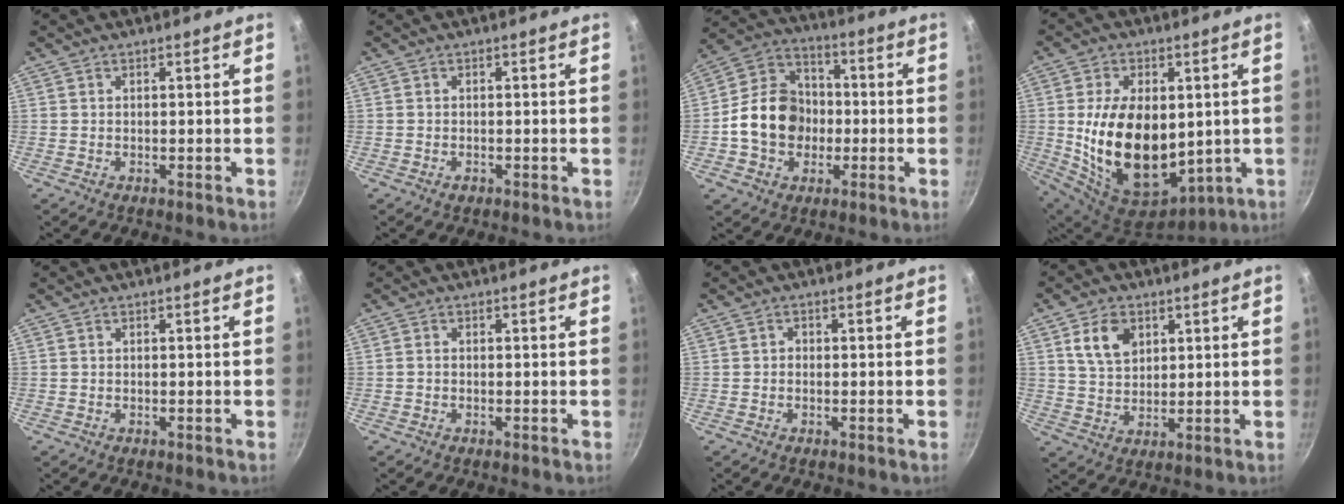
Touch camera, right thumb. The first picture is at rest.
{"total": 1.0, "force": [-0.6, 0.7, 0.5], "torque": [-0.007, 0.001, -0.009]}
{"total": 14.6, "force": [-1.9, 12.0, 8.0], "torque": [-0.112, 0.034, -0.044]}
{"total": 21.1, "force": [0.7, 13.5, 16.3], "torque": [-0.271, -0.026, 0.034]}
{"total": 0.0}
{"total": 0.7, "force": [-0.2, 0.6, 0.3], "torque": [-0.005, 0.002, -0.006]}
{"total": 0.9, "force": [-0.1, 0.8, 0.4], "torque": [-0.005, 0.004, -0.004]}
{"total": 7.8, "force": [3.2, 5.4, 4.6], "torque": [-0.067, -0.010, 0.061]}